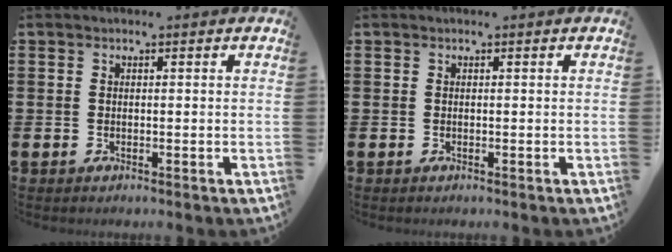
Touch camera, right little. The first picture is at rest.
{"total": 0.0}